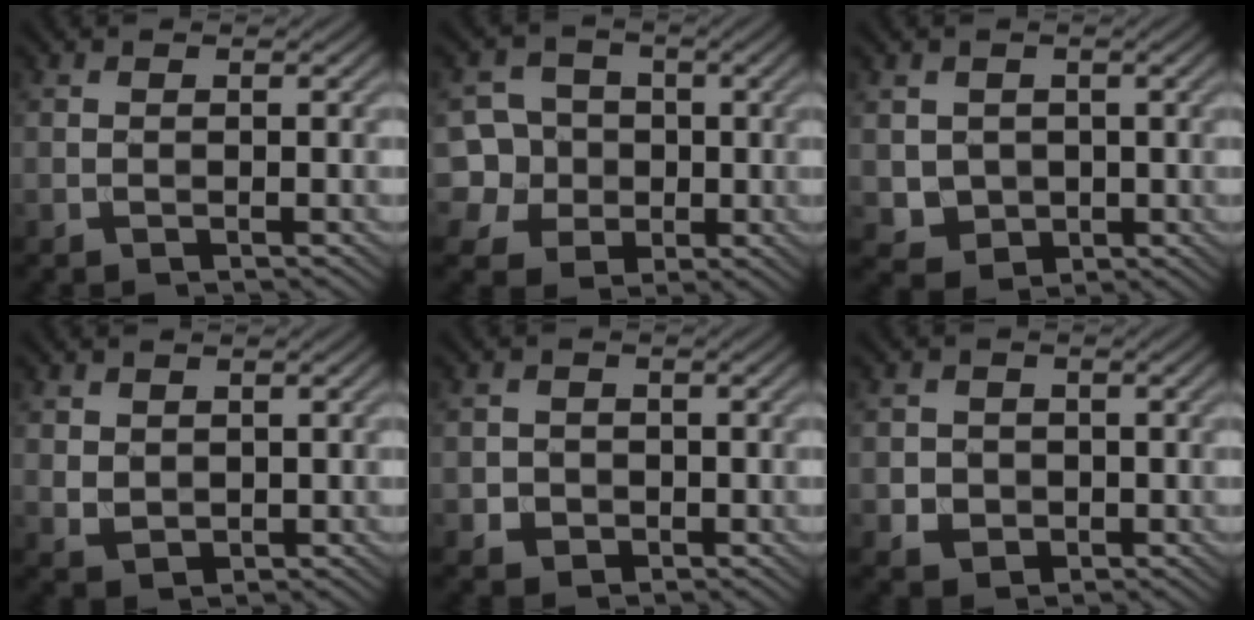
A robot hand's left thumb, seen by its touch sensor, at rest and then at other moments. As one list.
[{"total": 8.1, "force": [-1.0, 7.8, 2.2], "torque": [-0.073, 0.005, -0.041]}, {"total": 3.4, "force": [0.4, 3.2, 1.1], "torque": [-0.041, -0.011, 0.007]}, {"total": 2.5, "force": [1.4, 1.8, 1.1], "torque": [-0.031, -0.006, 0.032]}, {"total": 2.4, "force": [-0.2, 2.3, 0.6], "torque": [-0.013, -0.008, -0.006]}, {"total": 2.9, "force": [0.0, 2.8, 0.9], "torque": [-0.024, -0.009, -0.005]}]